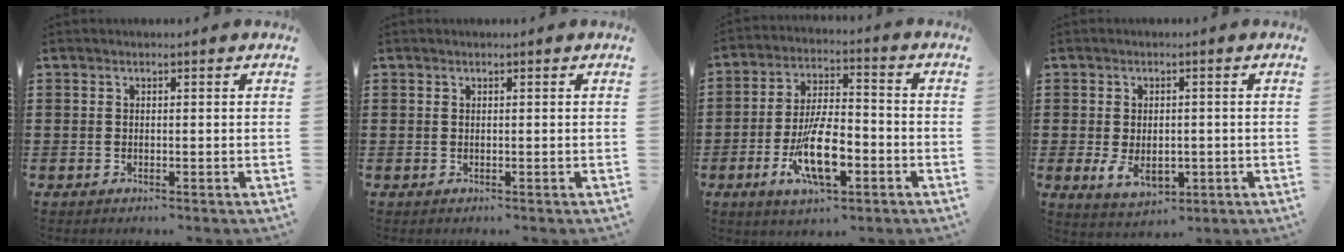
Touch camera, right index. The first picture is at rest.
{"total": 0.0}
{"total": 11.1, "force": [-3.9, 4.4, 9.4], "torque": [-0.195, -0.004, -0.070]}
{"total": 4.2, "force": [-0.8, 2.6, 3.2], "torque": [-0.066, -0.002, -0.020]}